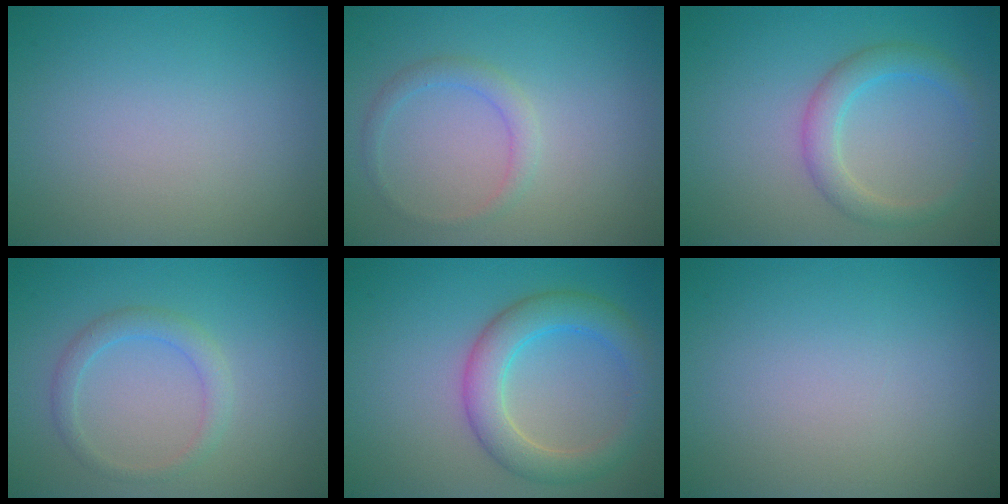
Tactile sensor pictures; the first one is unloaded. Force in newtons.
{"total": 1.6, "press": 1.6, "slide": 0.2}
{"total": 2.9, "press": 2.9, "slide": 0.2}
{"total": 2.0, "press": 2.0, "slide": 0.1}
{"total": 4.8, "press": 4.8, "slide": 0.3}
{"total": 0.0}